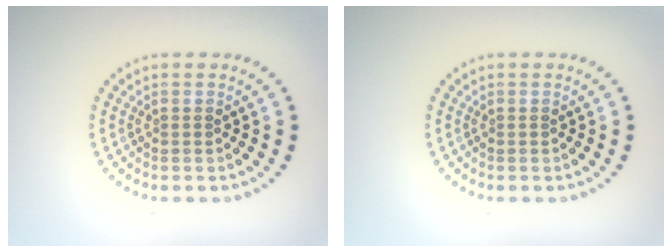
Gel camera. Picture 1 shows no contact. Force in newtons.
{"total": 0.0}